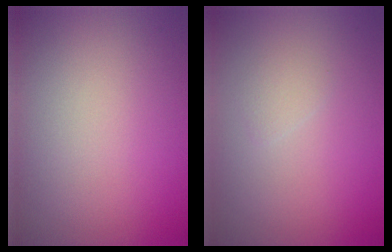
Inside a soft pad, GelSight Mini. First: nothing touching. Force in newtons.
{"total": 0.8, "press": 0.8, "slide": 0.1}